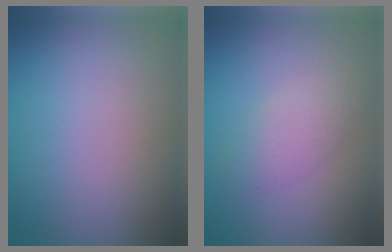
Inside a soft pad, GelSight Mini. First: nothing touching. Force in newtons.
{"total": 2.5, "press": 2.5, "slide": 0.2}